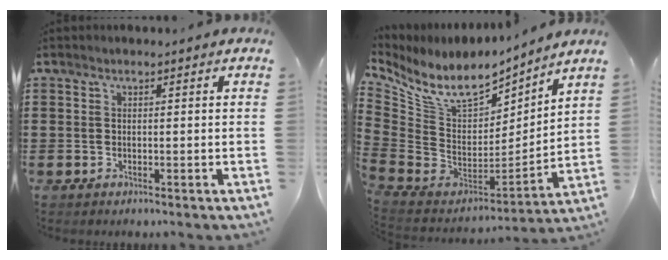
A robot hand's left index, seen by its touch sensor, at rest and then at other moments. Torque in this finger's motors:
{"motor_torque": [2.14, 0.00, 0.53, 0.05]}